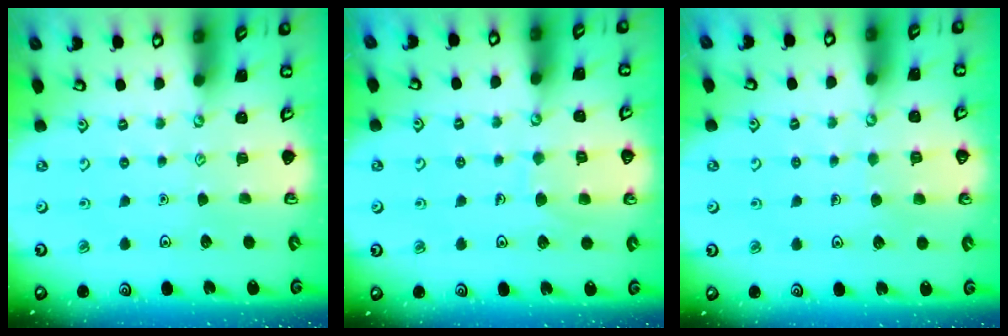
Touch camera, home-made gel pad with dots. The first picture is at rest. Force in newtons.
{"total": 6.7, "press": 6.7, "slide": 0.4}
{"total": 4.8, "press": 4.8, "slide": 0.4}